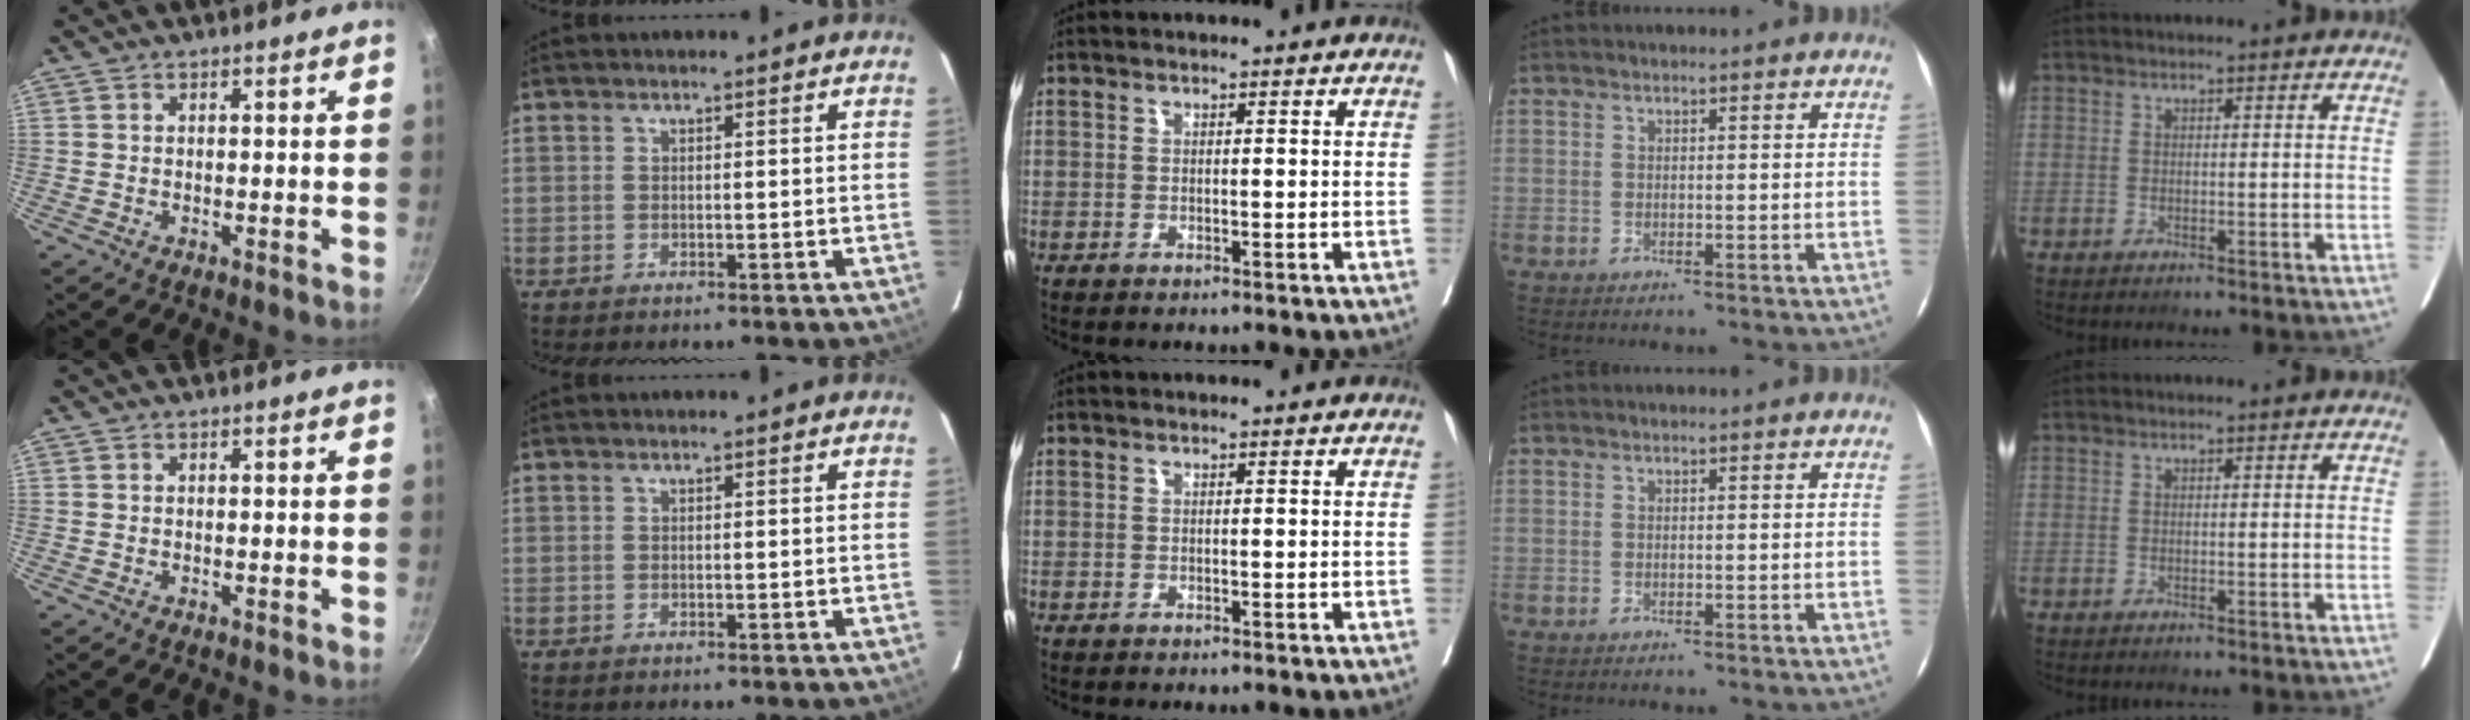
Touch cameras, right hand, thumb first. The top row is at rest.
{}